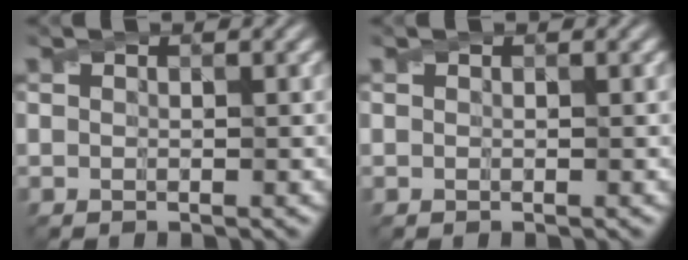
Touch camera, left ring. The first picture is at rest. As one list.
[{"total": 0.0}]